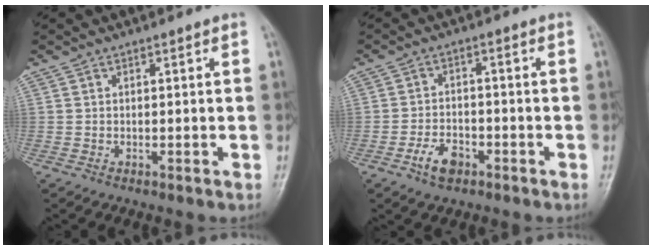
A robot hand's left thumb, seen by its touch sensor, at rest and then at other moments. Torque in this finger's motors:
{"motor_torque": [-0.13, 0.74, 0.57, 0.26, 0.01]}